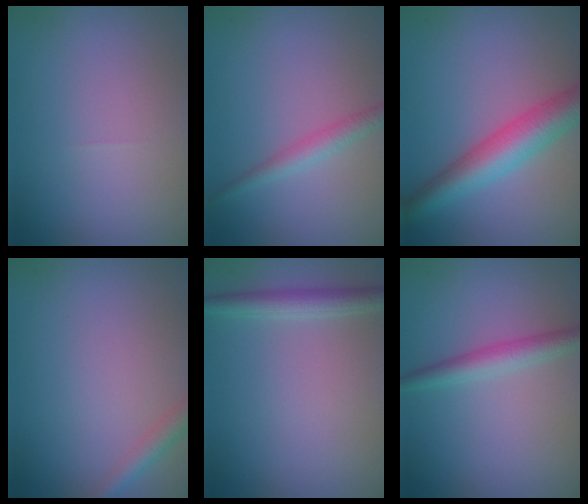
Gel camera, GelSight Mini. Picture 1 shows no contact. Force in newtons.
{"total": 1.9, "press": 1.9, "slide": 0.1}
{"total": 5.6, "press": 5.6, "slide": 0.1}
{"total": 1.9, "press": 1.9, "slide": 0.0}
{"total": 2.4, "press": 2.4, "slide": 0.1}
{"total": 2.4, "press": 2.4, "slide": 0.1}